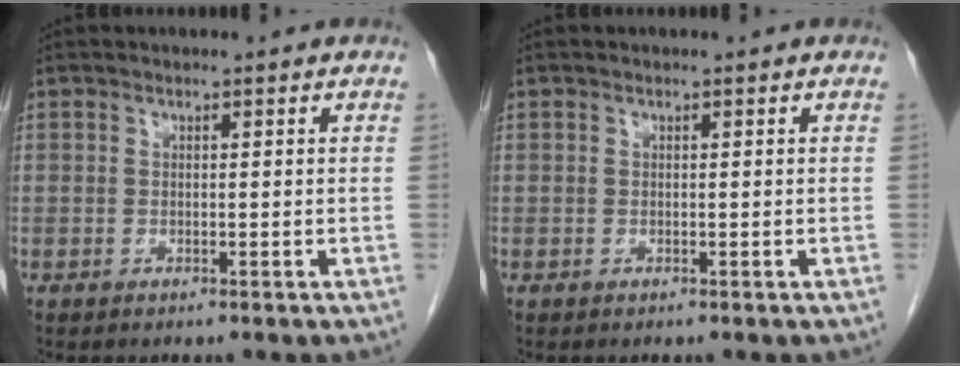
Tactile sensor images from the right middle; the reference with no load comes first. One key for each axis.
{"total": 0.0}